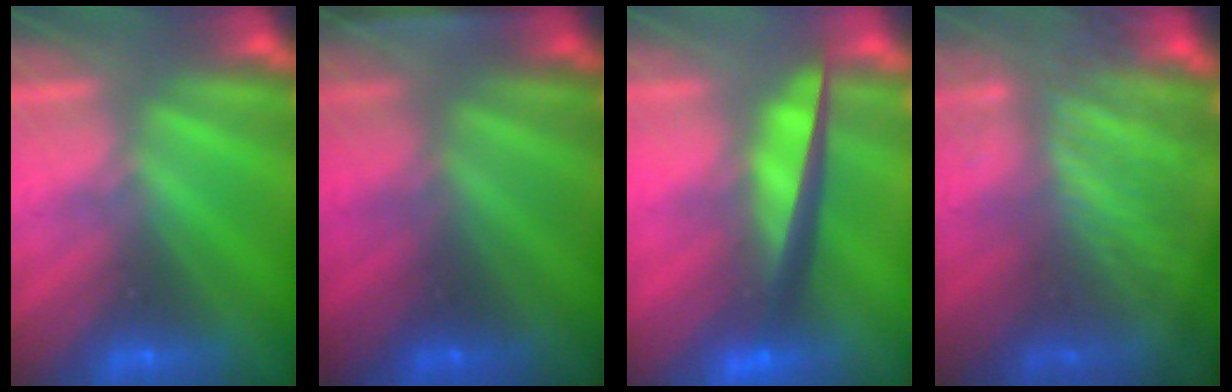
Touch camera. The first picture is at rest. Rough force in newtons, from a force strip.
{"total": 1.9}
{"total": 7.5}
{"total": 4.4}